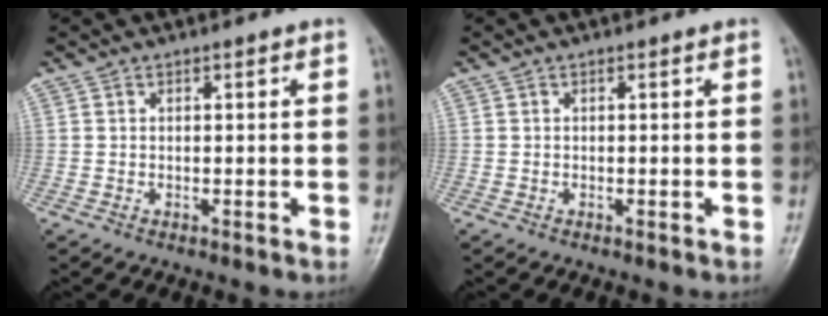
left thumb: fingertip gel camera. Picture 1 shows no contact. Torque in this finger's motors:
{"motor_torque": [0.00, 0.00, 0.00, 0.00, 0.00]}